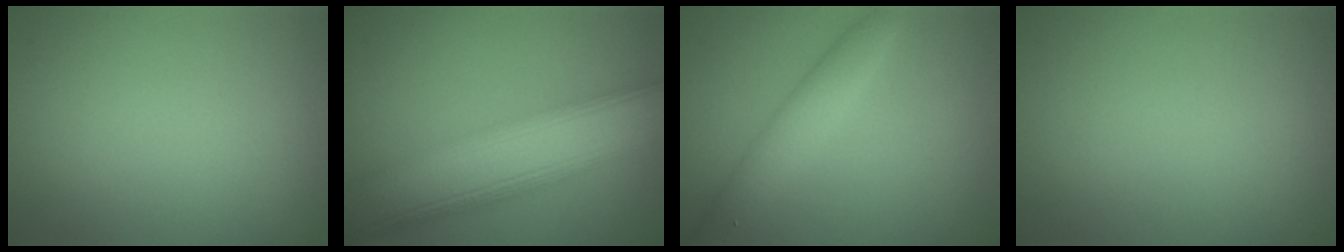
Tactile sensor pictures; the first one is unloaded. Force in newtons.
{"total": 9.8, "press": 9.8, "slide": 0.4}
{"total": 3.4, "press": 3.4, "slide": 0.1}
{"total": 0.0}